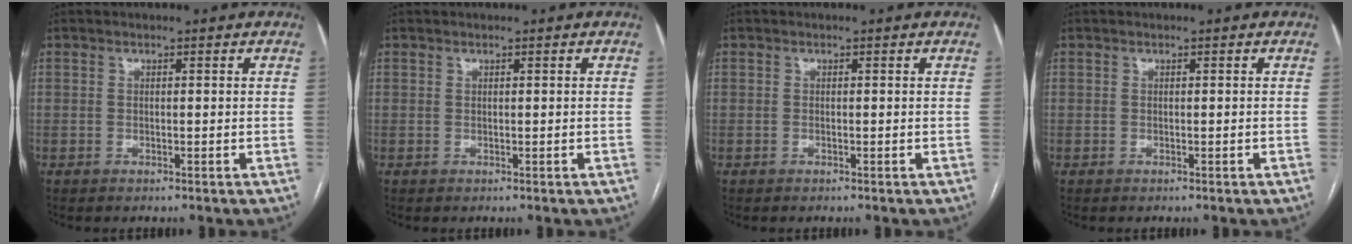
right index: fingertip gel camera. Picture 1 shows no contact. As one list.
[{"total": 0.0}, {"total": 0.0}, {"total": 0.0}]